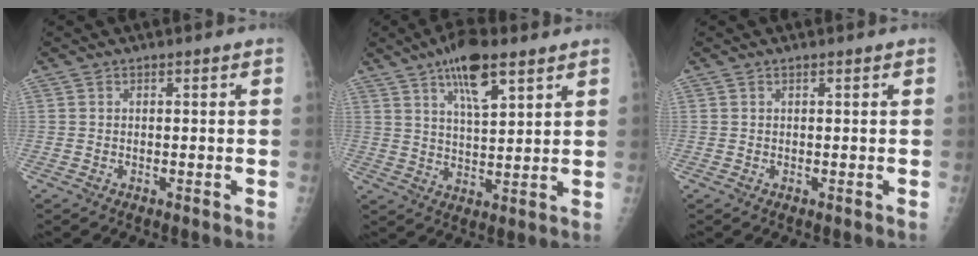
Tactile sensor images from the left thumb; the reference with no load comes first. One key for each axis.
{"total": 10.6, "fx": 6.3, "fy": 3.4, "fz": 7.7, "tx": -0.118, "ty": -0.027, "tz": 0.108}
{"total": 0.0}